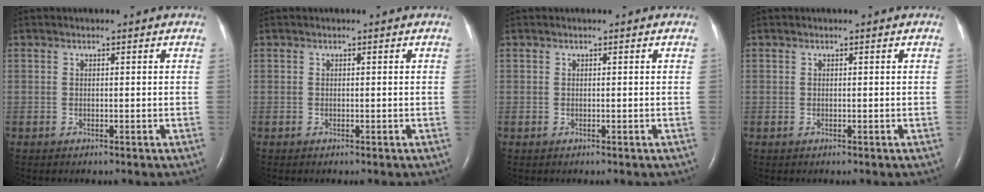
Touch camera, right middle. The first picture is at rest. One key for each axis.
{"total": 0.0}
{"total": 0.0}
{"total": 0.0}